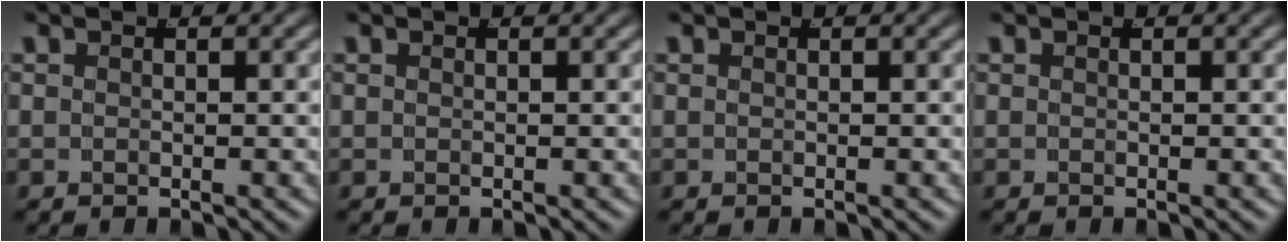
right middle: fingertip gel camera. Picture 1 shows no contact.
{"total": 0.0}
{"total": 0.0}
{"total": 0.0}